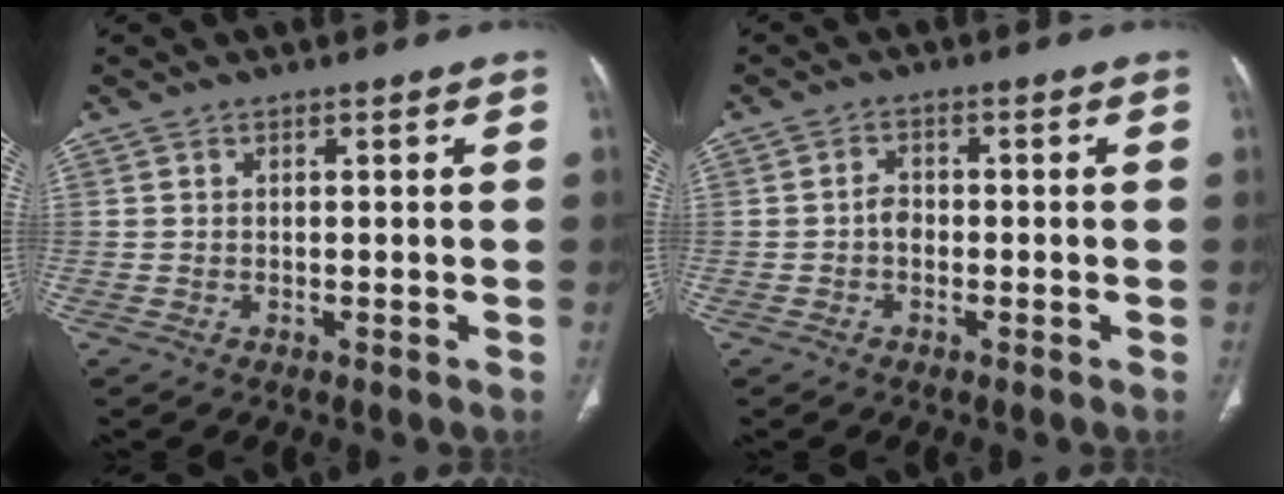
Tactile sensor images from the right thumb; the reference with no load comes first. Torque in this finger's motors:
{"motor_torque": [0.89, 0.30, 0.26, -0.12, -0.06]}